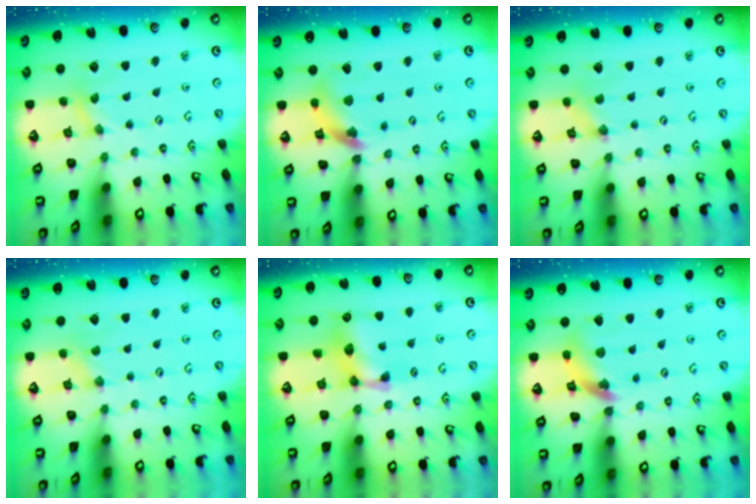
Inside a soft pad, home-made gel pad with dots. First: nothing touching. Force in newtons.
{"total": 11.8, "press": 11.7, "slide": 1.4}
{"total": 0.0}
{"total": 0.0}
{"total": 11.3, "press": 11.2, "slide": 0.4}
{"total": 11.8, "press": 11.7, "slide": 1.4}